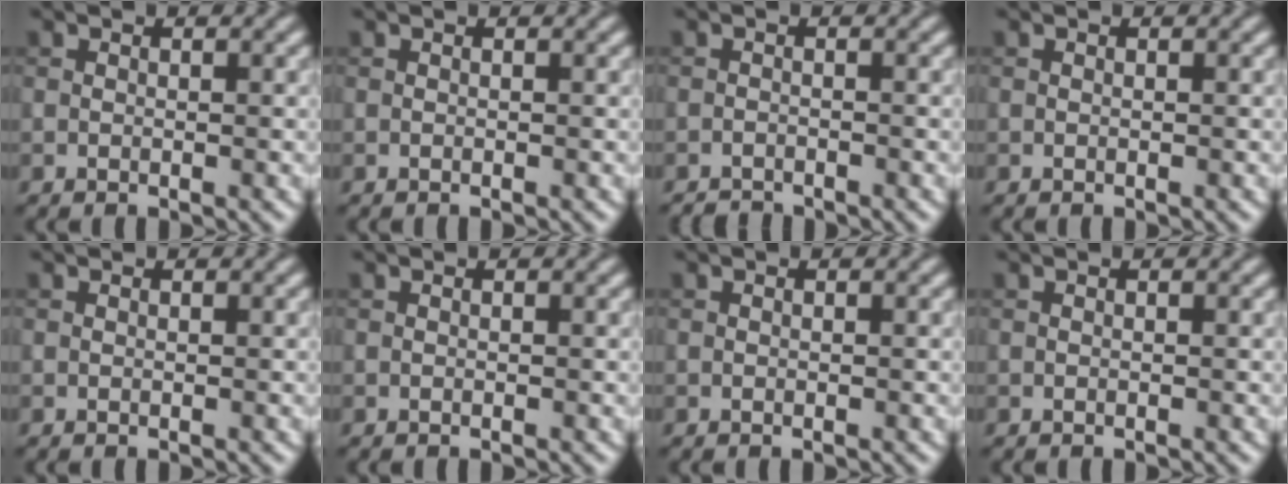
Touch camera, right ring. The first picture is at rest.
{"total": 0.0}
{"total": 1.4, "force": [-1.4, 0.2, 0.0], "torque": [0.005, -0.002, -0.026]}
{"total": 0.0}
{"total": 0.0}
{"total": 0.0}
{"total": 0.0}
{"total": 0.0}